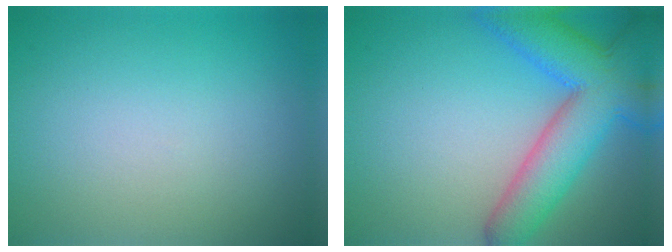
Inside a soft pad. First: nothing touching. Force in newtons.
{"total": 8.6, "press": 8.6, "slide": 0.4}